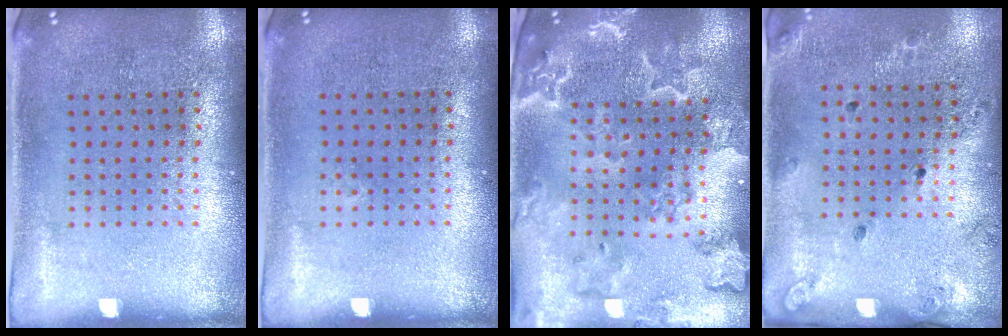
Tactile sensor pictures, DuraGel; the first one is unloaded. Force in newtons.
{"total": 0.0}
{"total": 3.6, "press": 3.1, "slide": 1.7}
{"total": 1.4, "press": 1.3, "slide": 0.7}